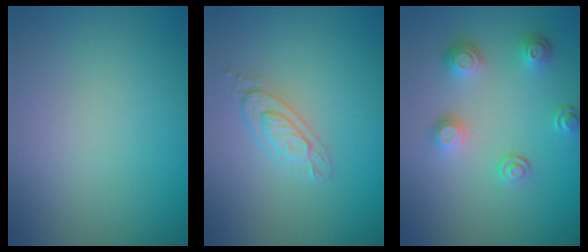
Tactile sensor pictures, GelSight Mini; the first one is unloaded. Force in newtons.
{"total": 2.1, "press": 2.1, "slide": 0.4}
{"total": 3.2, "press": 2.5, "slide": 2.0}